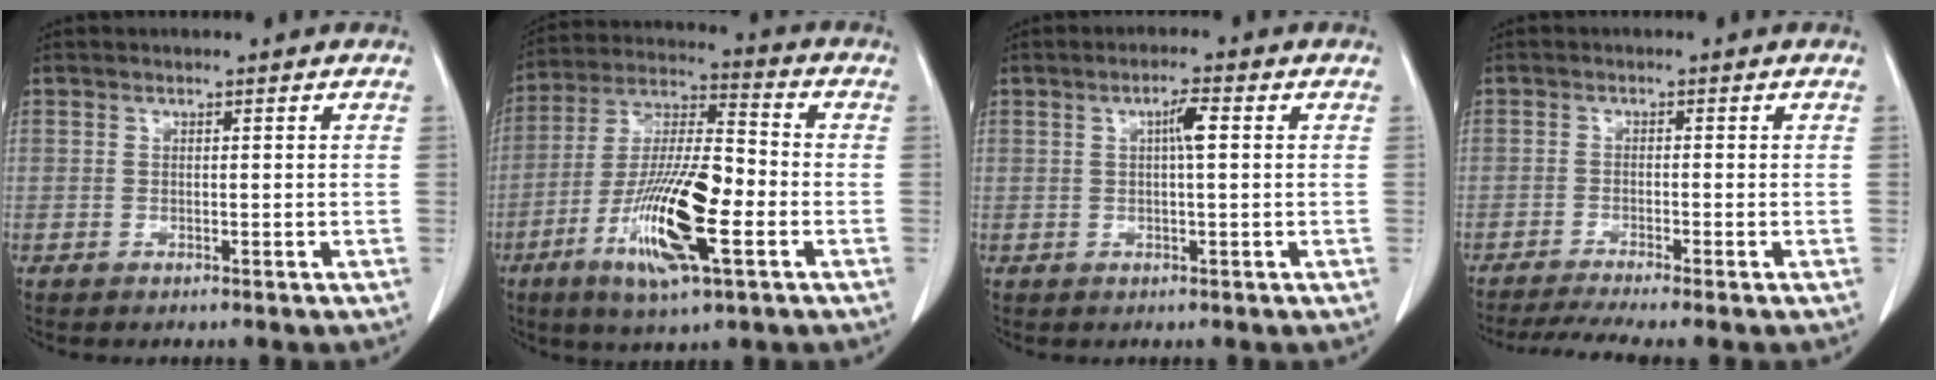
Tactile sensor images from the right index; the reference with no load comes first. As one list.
[{"total": 16.5, "force": [-5.6, 3.1, 15.2], "torque": [-0.296, -0.011, -0.100]}, {"total": 3.0, "force": [0.6, 0.2, 2.9], "torque": [-0.051, 0.005, 0.010]}, {"total": 6.2, "force": [-5.1, -0.8, 3.3], "torque": [-0.051, -0.012, -0.083]}]